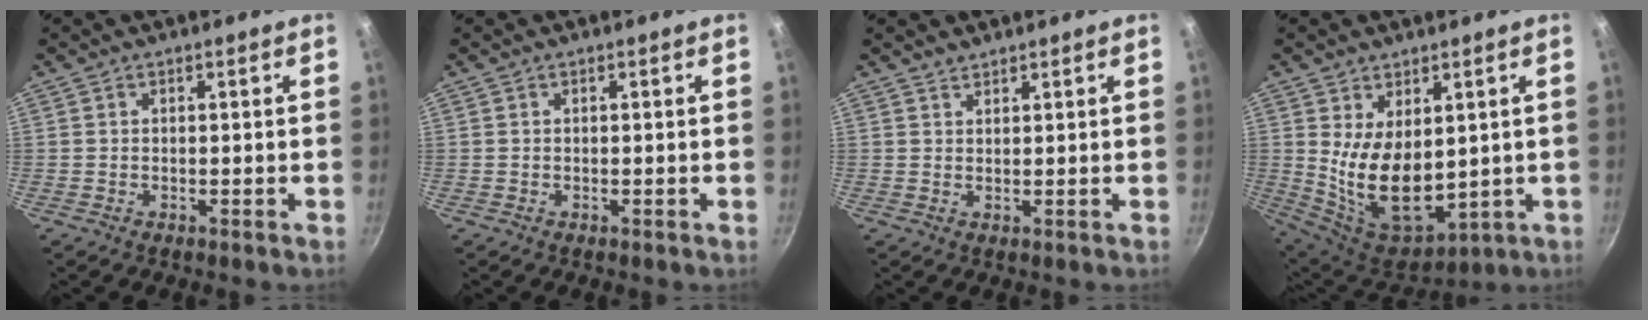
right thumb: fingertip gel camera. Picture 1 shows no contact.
{"total": 0.0}
{"total": 1.3, "force": [1.2, 0.4, 0.0], "torque": [0.003, -0.004, 0.024]}
{"total": 14.4, "force": [1.4, 8.7, 11.5], "torque": [-0.176, -0.041, 0.057]}